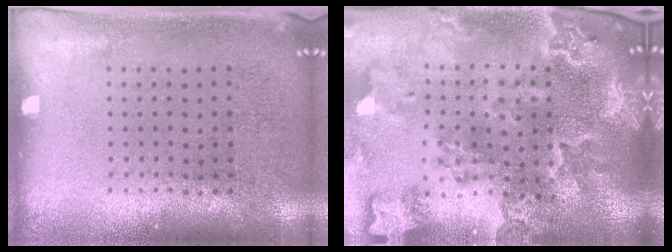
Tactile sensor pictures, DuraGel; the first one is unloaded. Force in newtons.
{"total": 4.1, "press": 3.5, "slide": 2.2}